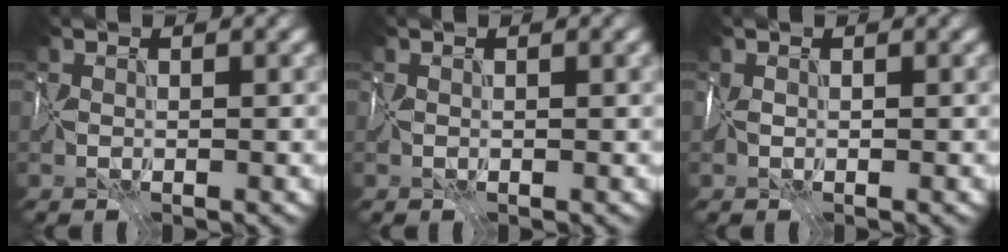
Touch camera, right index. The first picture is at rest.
{"total": 1.0, "force": [0.3, 0.3, 0.9], "torque": [-0.020, -0.001, 0.005]}
{"total": 0.0}